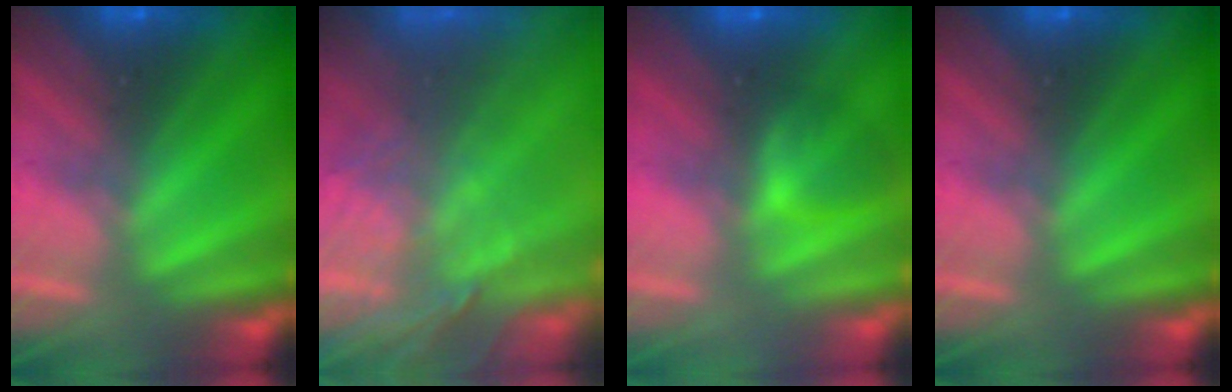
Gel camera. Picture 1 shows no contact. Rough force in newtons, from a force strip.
{"total": 7.3}
{"total": 2.1}
{"total": 0.0}